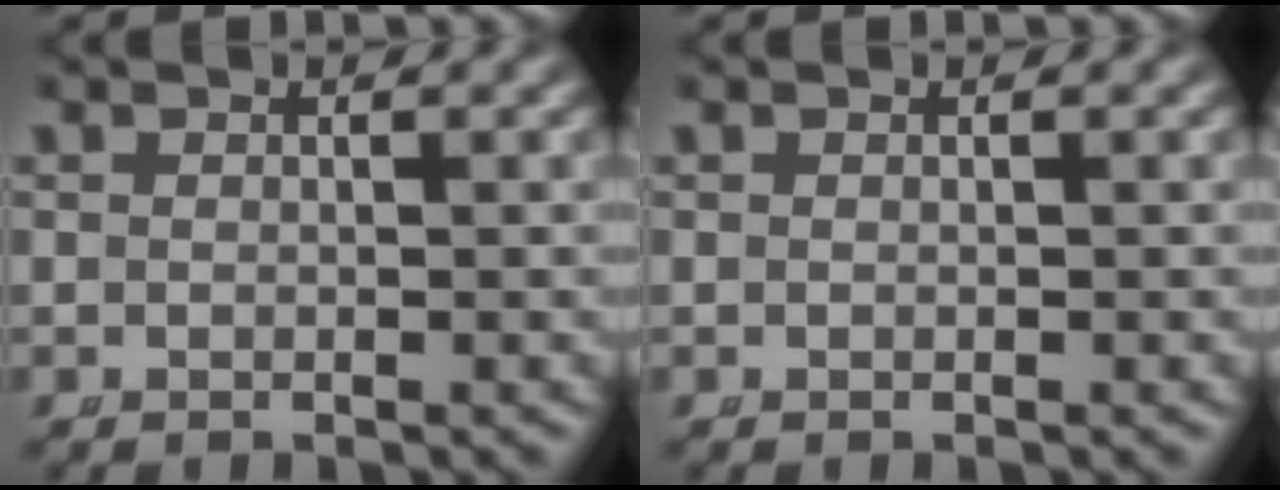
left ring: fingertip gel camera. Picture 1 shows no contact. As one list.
[{"total": 0.0}]